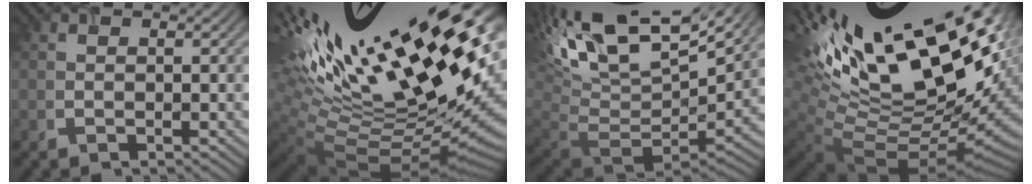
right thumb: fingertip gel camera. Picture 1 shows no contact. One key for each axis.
{"total": 20.1, "fx": 6.6, "fy": 8.0, "fz": 17.2, "tx": -0.278, "ty": 0.009, "tz": 0.144}
{"total": 14.7, "fx": 5.3, "fy": 7.2, "fz": 11.7, "tx": -0.225, "ty": 0.011, "tz": 0.126}
{"total": 19.0, "fx": 6.8, "fy": 8.7, "fz": 15.4, "tx": -0.255, "ty": 0.013, "tz": 0.156}